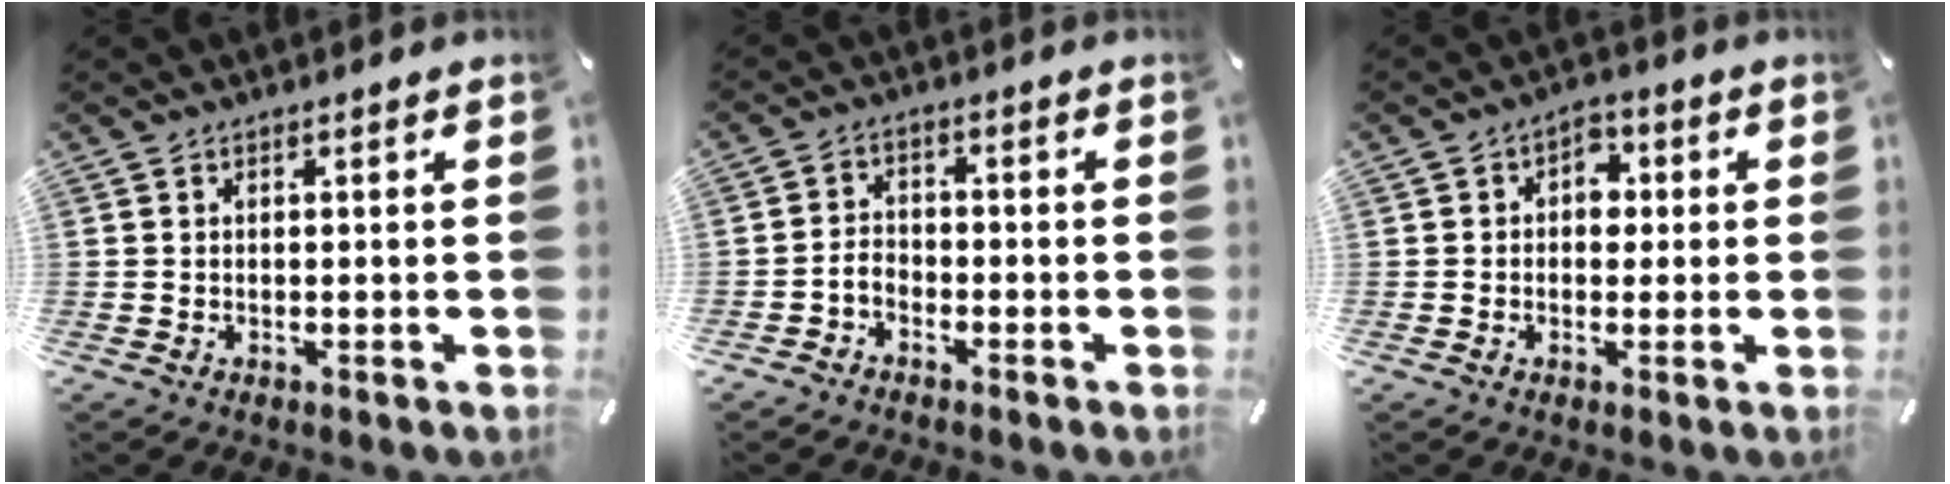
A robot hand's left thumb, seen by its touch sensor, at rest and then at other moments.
{"total": 3.5, "force": [-2.1, 2.3, 1.5], "torque": [-0.035, 0.010, -0.042]}
{"total": 4.8, "force": [-0.1, 3.9, 2.9], "torque": [-0.027, 0.001, -0.010]}